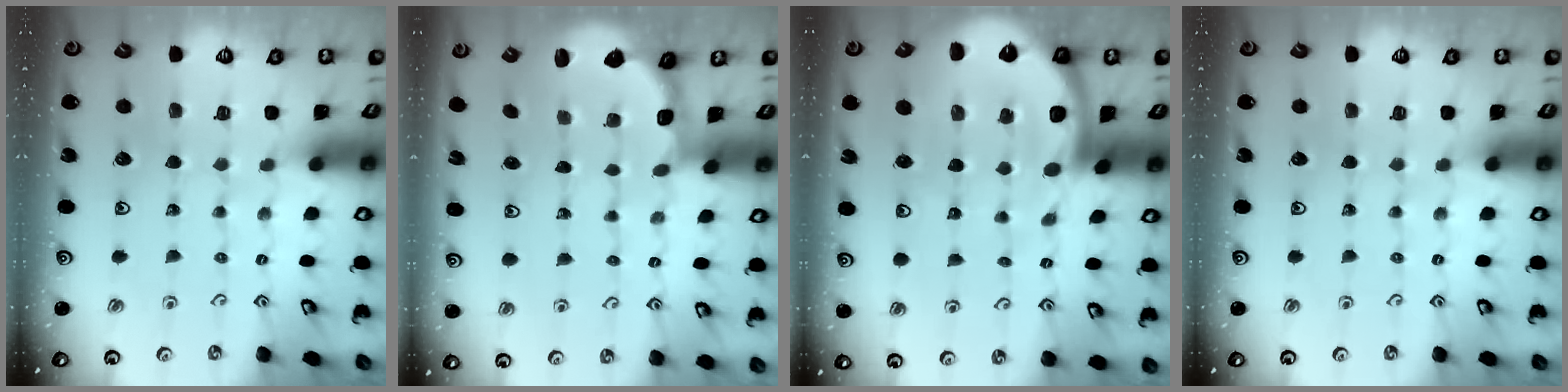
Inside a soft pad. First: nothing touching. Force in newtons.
{"total": 2.7, "press": 2.3, "slide": 1.5}
{"total": 10.0, "press": 9.9, "slide": 1.0}
{"total": 0.0}